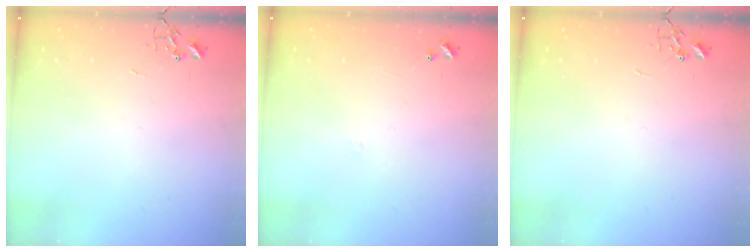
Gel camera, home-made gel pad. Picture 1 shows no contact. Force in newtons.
{"total": 3.8, "press": 3.8, "slide": 0.5}
{"total": 0.0}